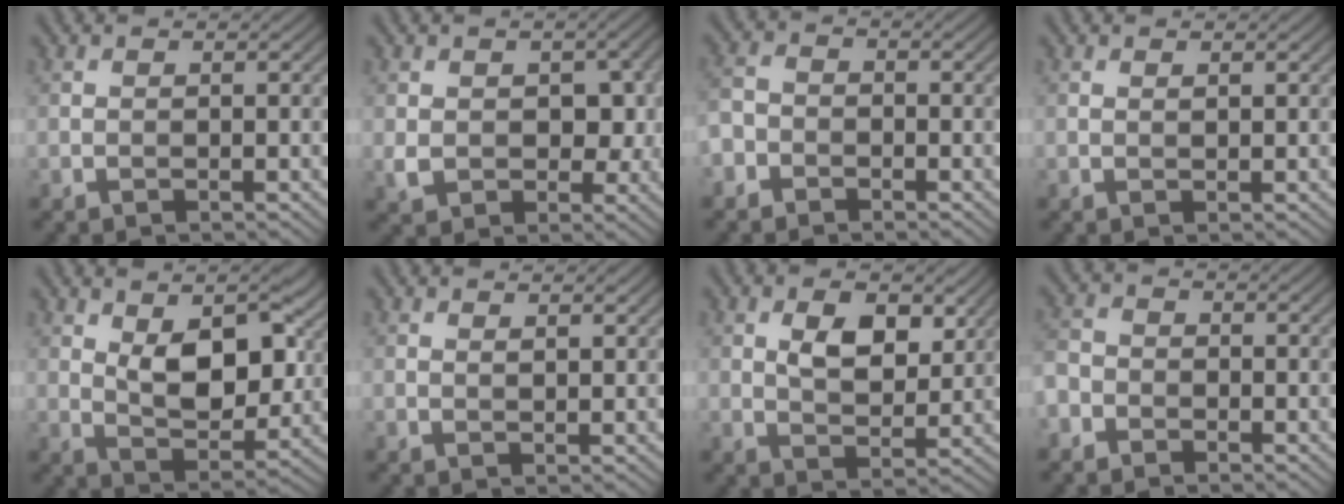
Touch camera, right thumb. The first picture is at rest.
{"total": 5.4, "force": [0.2, 4.2, 3.5], "torque": [-0.065, -0.011, 0.009]}
{"total": 3.0, "force": [-2.2, 1.9, 0.8], "torque": [-0.025, -0.002, -0.057]}
{"total": 0.6, "force": [0.5, 0.2, 0.3], "torque": [-0.005, -0.003, 0.008]}
{"total": 9.7, "force": [2.9, 5.1, 7.7], "torque": [-0.128, -0.009, 0.051]}
{"total": 1.0, "force": [0.7, 0.2, 0.6], "torque": [-0.012, -0.003, 0.014]}
{"total": 5.9, "force": [2.3, 3.3, 4.3], "torque": [-0.077, -0.008, 0.038]}
{"total": 3.3, "force": [-2.3, 2.1, 1.0], "torque": [-0.034, -0.004, -0.060]}